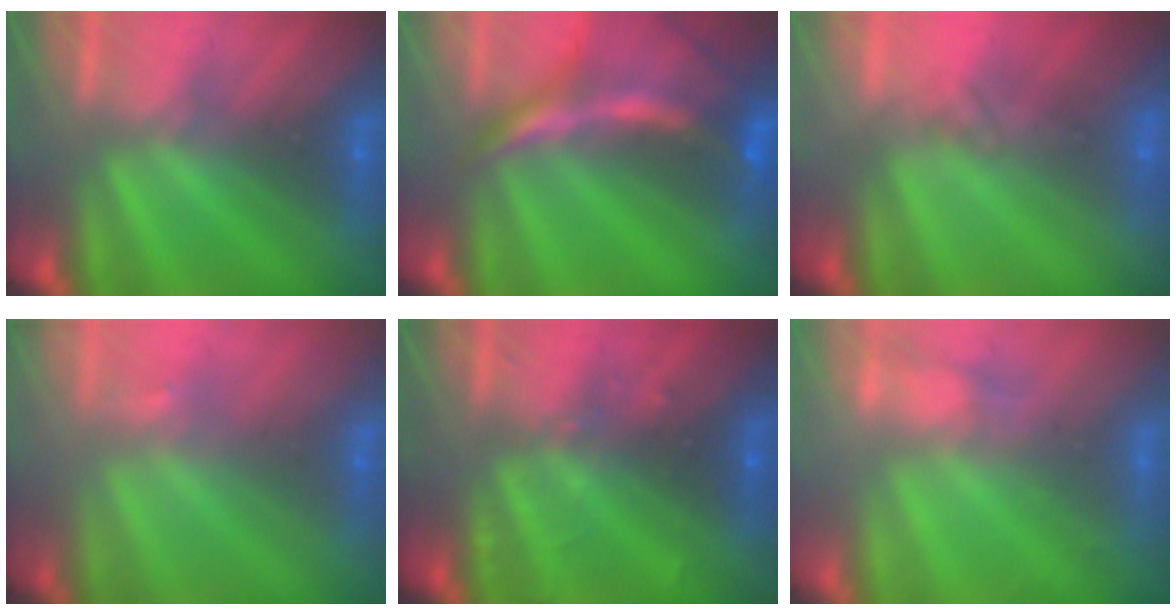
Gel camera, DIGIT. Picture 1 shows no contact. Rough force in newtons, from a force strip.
{"total": 5.7}
{"total": 1.7}
{"total": 1.6}
{"total": 2.4}
{"total": 2.8}